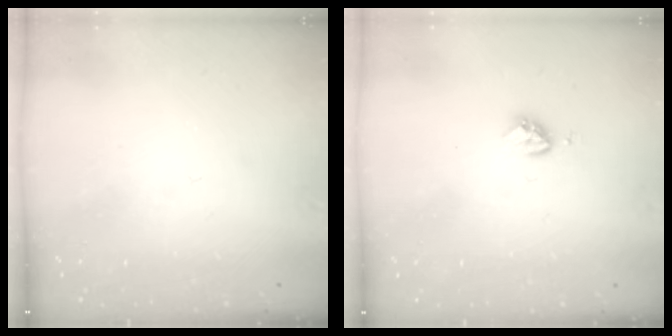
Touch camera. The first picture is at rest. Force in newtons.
{"total": 3.9, "press": 3.8, "slide": 0.4}